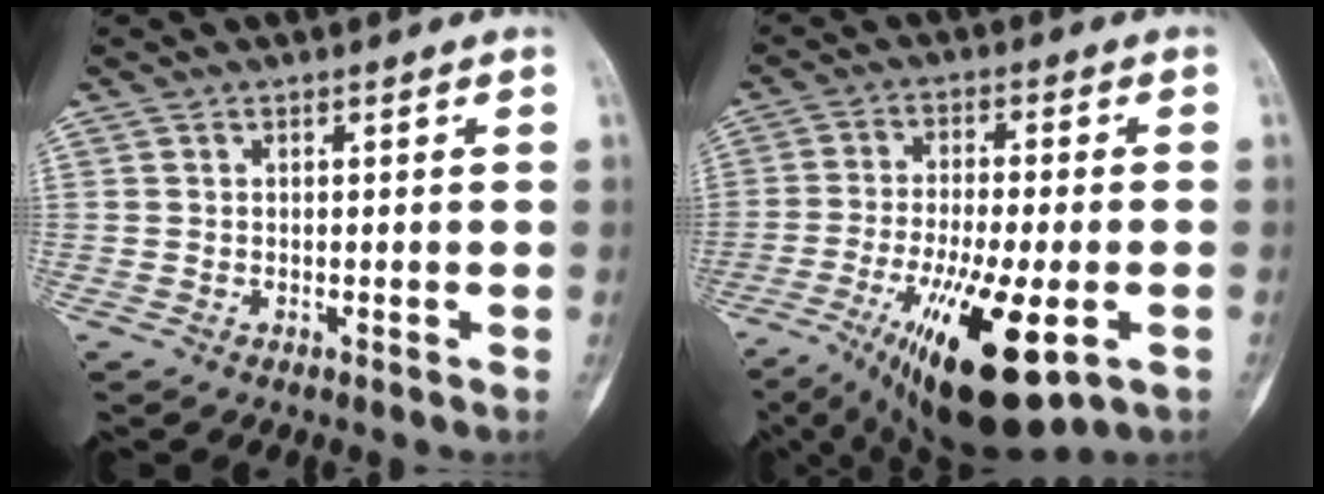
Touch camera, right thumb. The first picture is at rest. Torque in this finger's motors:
{"motor_torque": [0.90, 0.73, 1.85, -0.92, 0.36]}